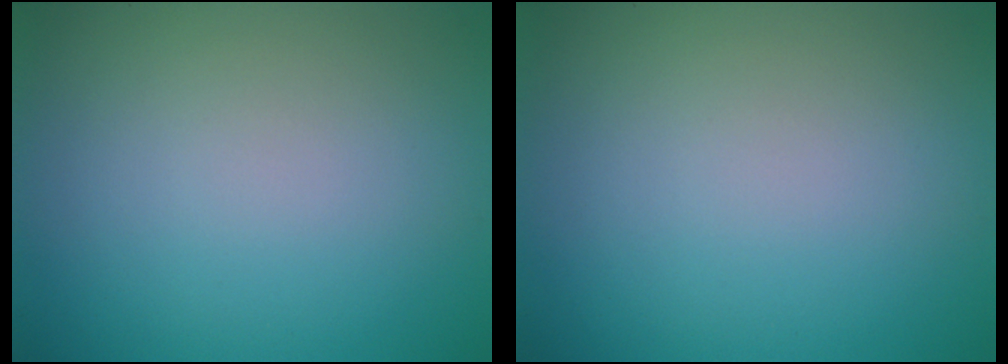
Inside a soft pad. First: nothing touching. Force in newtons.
{"total": 0.0}